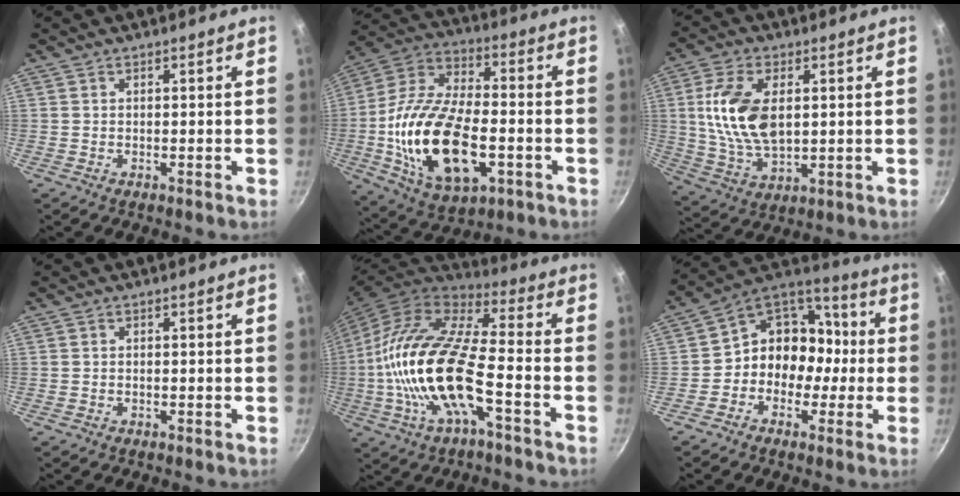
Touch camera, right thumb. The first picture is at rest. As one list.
[{"total": 24.3, "force": [-4.9, 13.1, 19.9], "torque": [-0.373, 0.026, -0.086]}, {"total": 14.0, "force": [2.2, 7.9, 11.4], "torque": [-0.212, -0.011, 0.048]}, {"total": 0.0}, {"total": 21.8, "force": [-5.2, 8.3, 19.5], "torque": [-0.380, 0.030, -0.115]}, {"total": 12.7, "force": [-2.1, 10.9, 6.3], "torque": [-0.035, 0.057, -0.054]}]